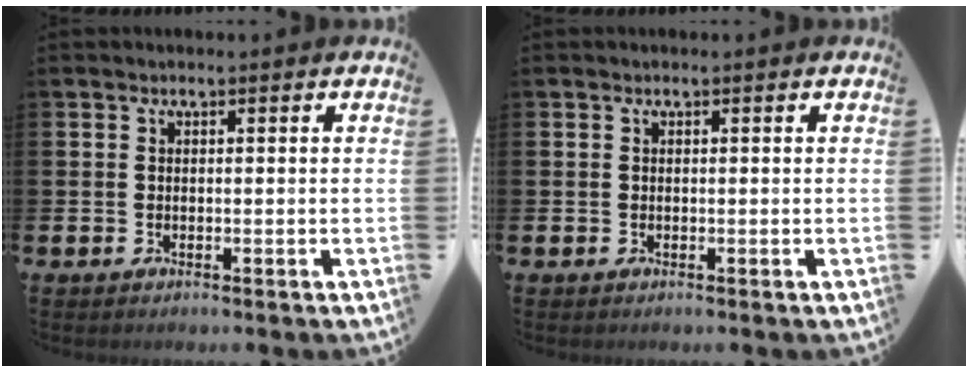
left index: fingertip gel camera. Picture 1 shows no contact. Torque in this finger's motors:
{"motor_torque": [0.00, 0.00, 0.00, 0.01]}